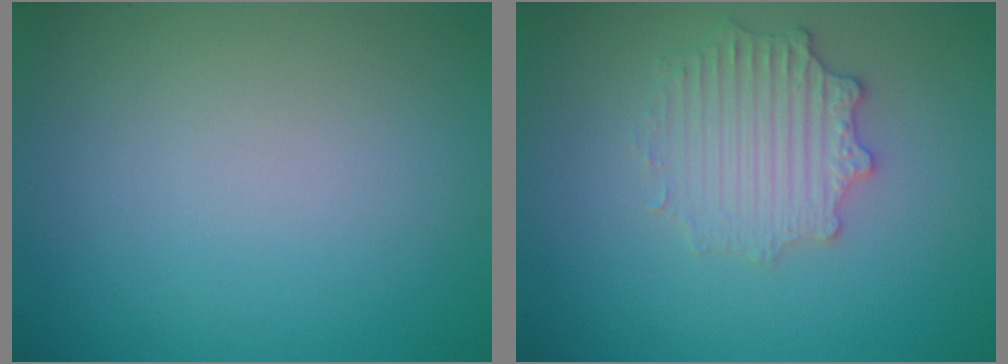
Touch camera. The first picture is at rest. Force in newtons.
{"total": 2.7, "press": 2.6, "slide": 0.5}